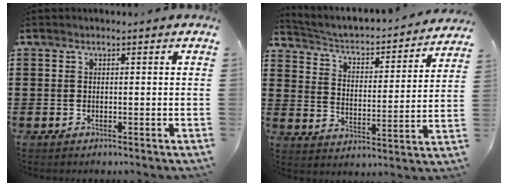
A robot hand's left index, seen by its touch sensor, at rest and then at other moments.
{"total": 2.3, "force": [2.1, 0.5, 0.8], "torque": [-0.034, -0.029, 0.022]}